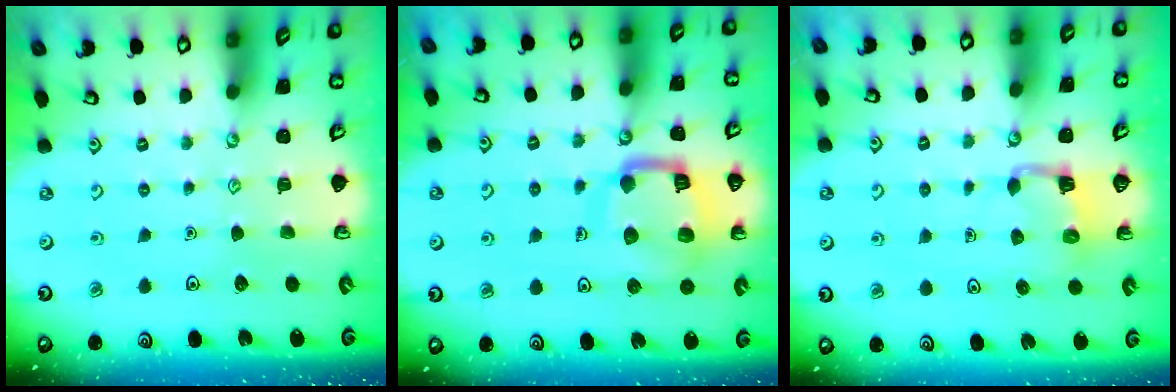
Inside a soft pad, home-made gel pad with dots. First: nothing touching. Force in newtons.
{"total": 14.5, "press": 14.4, "slide": 1.6}
{"total": 2.7, "press": 2.7, "slide": 0.4}